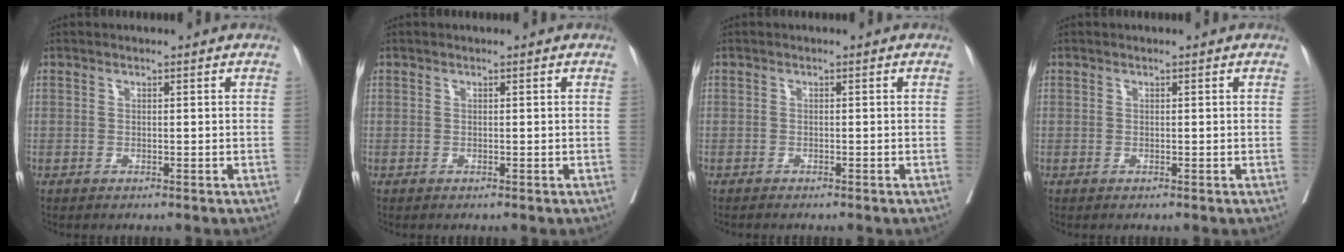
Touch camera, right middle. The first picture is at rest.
{"total": 0.0}
{"total": 1.3, "force": [-1.2, 0.1, 0.6], "torque": [-0.011, -0.002, -0.016]}
{"total": 0.0}